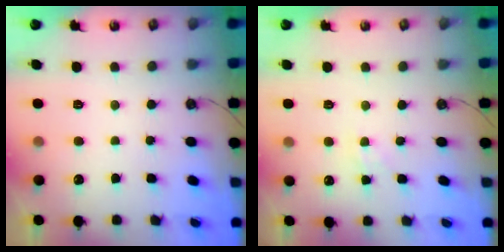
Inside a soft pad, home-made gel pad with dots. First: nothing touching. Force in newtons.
{"total": 3.0, "press": 3.0, "slide": 0.4}